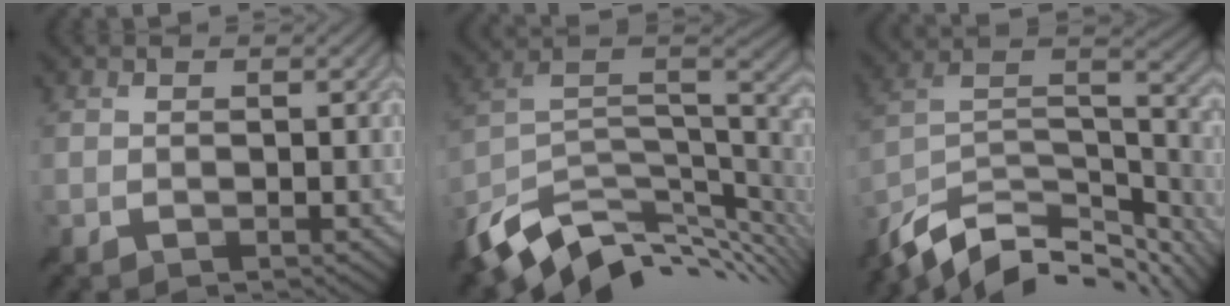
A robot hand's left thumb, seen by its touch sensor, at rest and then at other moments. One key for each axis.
{"total": 13.2, "fx": -6.7, "fy": 6.5, "fz": 9.3, "tx": -0.215, "ty": -0.019, "tz": -0.115}
{"total": 14.7, "fx": -10.6, "fy": 6.3, "fz": 8.1, "tx": -0.207, "ty": -0.011, "tz": -0.170}